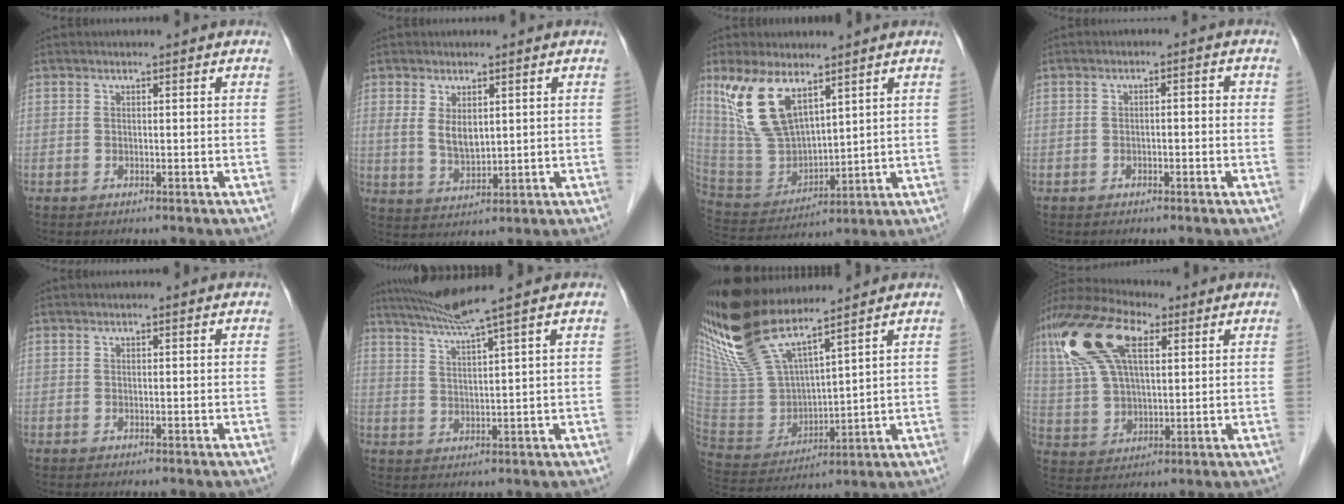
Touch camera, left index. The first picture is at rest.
{"total": 4.5, "force": [1.4, 2.2, 3.6], "torque": [-0.075, -0.002, 0.038]}
{"total": 11.6, "force": [7.0, 4.6, 8.0], "torque": [-0.176, 0.007, 0.153]}
{"total": 2.0, "force": [-0.5, 0.7, 1.8], "torque": [-0.032, 0.015, -0.005]}
{"total": 0.0}
{"total": 7.0, "force": [5.4, -2.2, 3.9], "torque": [-0.069, 0.003, 0.098]}
{"total": 15.8, "force": [12.9, 2.8, 8.8], "torque": [-0.193, 0.002, 0.262]}
{"total": 14.1, "force": [6.2, 6.0, 11.1], "torque": [-0.243, 0.032, 0.118]}